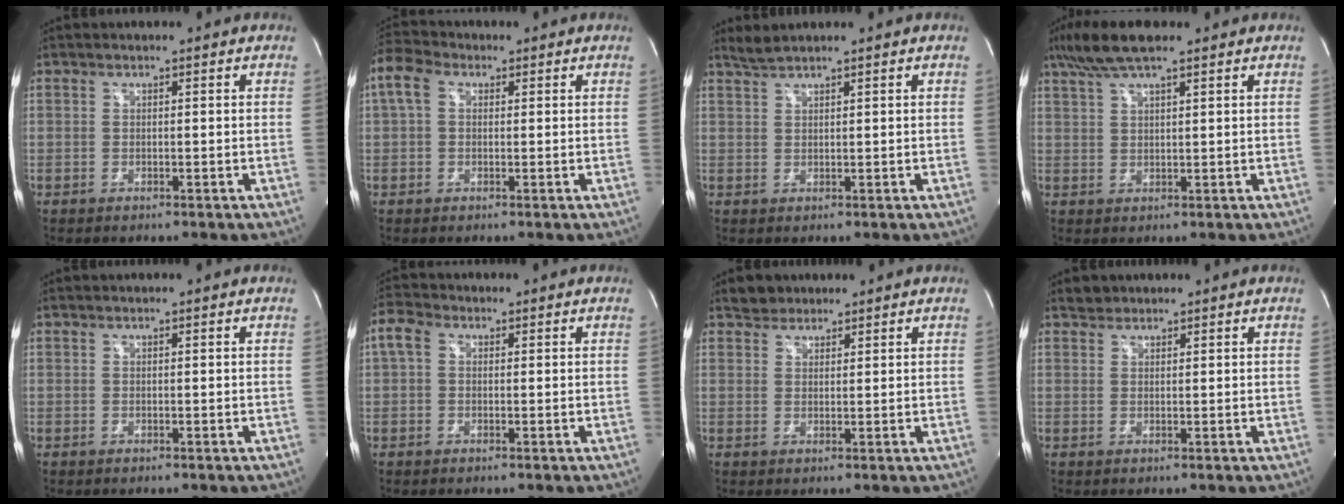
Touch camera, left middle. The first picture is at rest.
{"total": 5.9, "force": [1.9, 4.0, 3.9], "torque": [-0.105, 0.036, 0.034]}
{"total": 1.9, "force": [1.8, -0.4, 0.4], "torque": [-0.011, 0.009, 0.041]}
{"total": 7.7, "force": [5.6, 1.3, 5.1], "torque": [-0.102, 0.029, 0.101]}
{"total": 0.0}
{"total": 3.7, "force": [0.9, 2.6, 2.5], "torque": [-0.068, 0.025, 0.016]}
{"total": 2.5, "force": [2.0, 1.5, 0.0], "torque": [-0.001, 0.012, 0.031]}
{"total": 1.4, "force": [1.2, 0.7, -0.1], "torque": [0.003, 0.007, 0.019]}